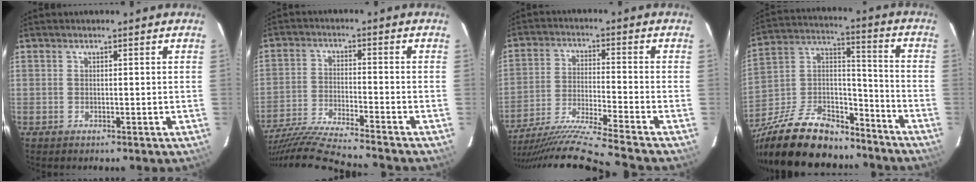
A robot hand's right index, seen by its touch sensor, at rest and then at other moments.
{"total": 18.0, "force": [-16.3, -1.0, 7.5], "torque": [-0.160, -0.038, -0.284]}
{"total": 18.1, "force": [-16.3, -3.3, 7.3], "torque": [-0.148, -0.048, -0.281]}
{"total": 24.0, "force": [-17.8, 10.9, 11.8], "torque": [-0.262, 0.028, -0.290]}